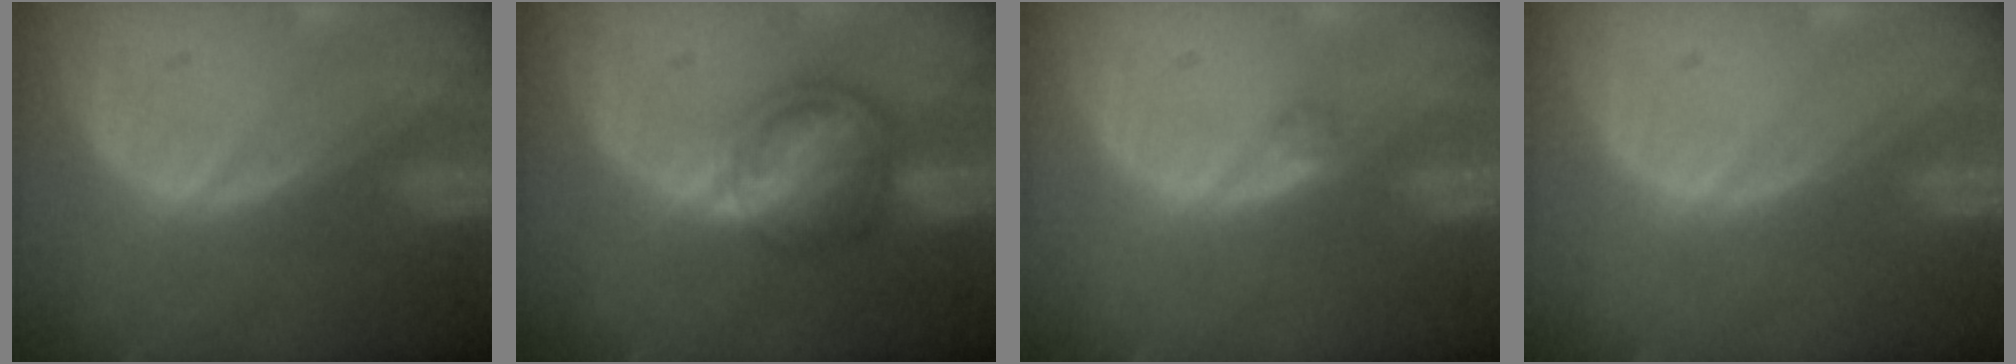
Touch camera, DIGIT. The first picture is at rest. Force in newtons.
{"total": 6.7, "press": 6.3, "slide": 2.3}
{"total": 0.9, "press": 0.9, "slide": 0.1}
{"total": 0.0}